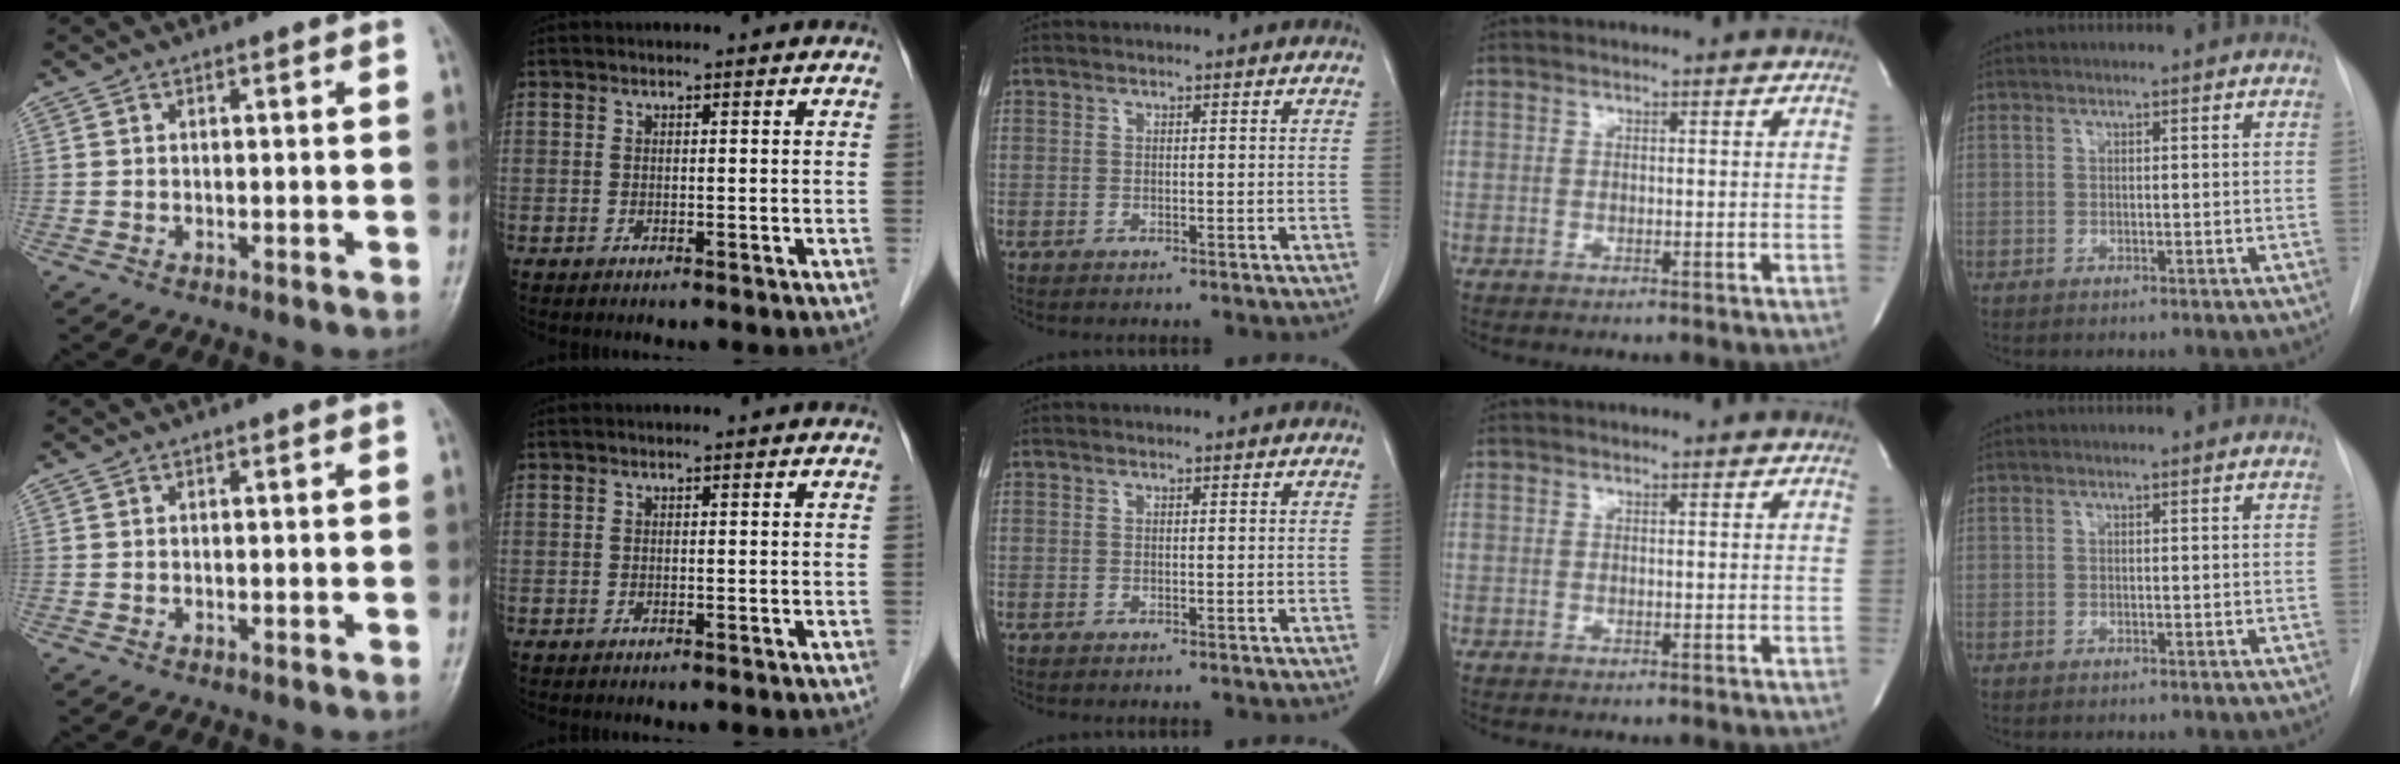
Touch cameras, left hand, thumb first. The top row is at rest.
{}